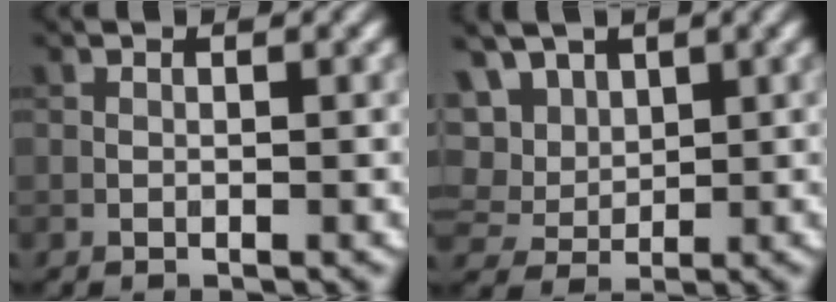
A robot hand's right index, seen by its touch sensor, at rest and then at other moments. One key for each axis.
{"total": 5.9, "fx": 2.9, "fy": 4.3, "fz": 2.8, "tx": -0.059, "ty": 0.013, "tz": 0.040}